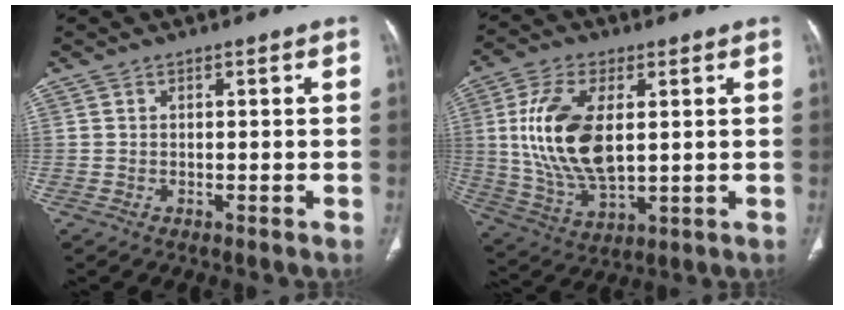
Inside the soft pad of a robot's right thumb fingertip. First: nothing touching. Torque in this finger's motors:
{"motor_torque": [-0.76, 2.41, 1.89, 0.11, 0.27]}